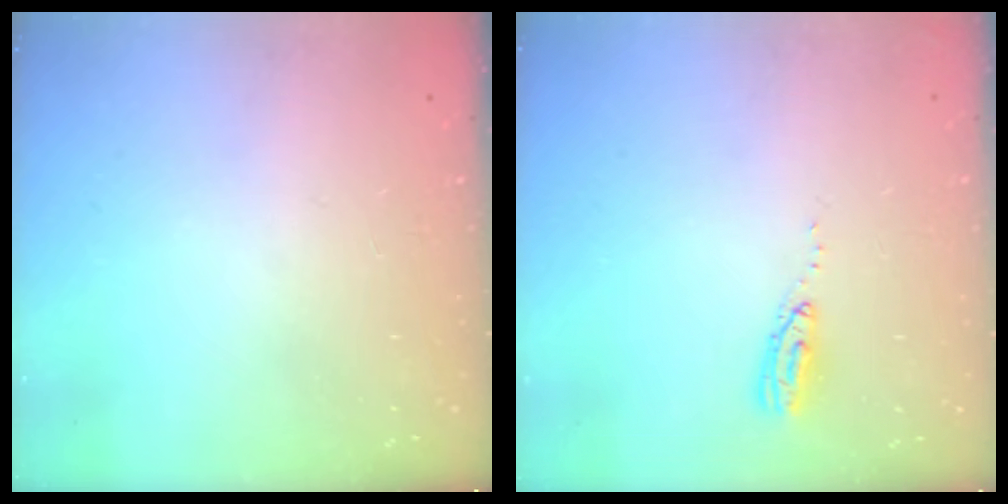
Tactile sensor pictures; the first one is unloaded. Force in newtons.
{"total": 5.4, "press": 5.4, "slide": 0.3}